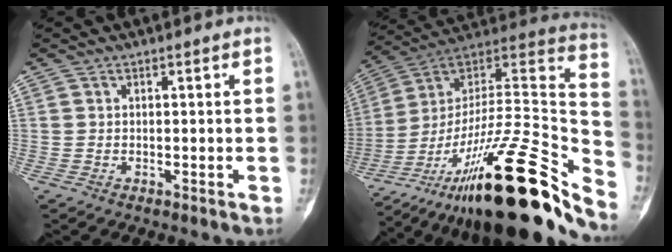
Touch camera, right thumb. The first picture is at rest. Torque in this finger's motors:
{"motor_torque": [4.38, 0.64, 1.07, -1.70, 0.26]}